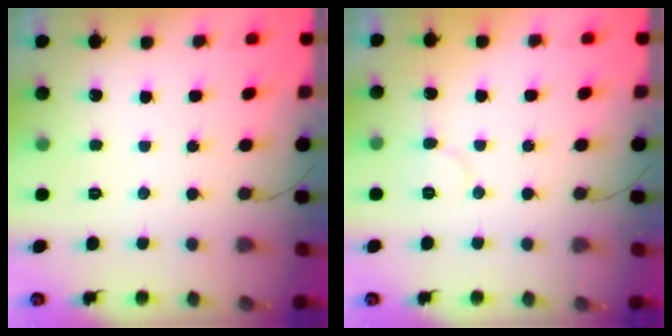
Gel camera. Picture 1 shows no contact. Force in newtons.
{"total": 4.7, "press": 4.6, "slide": 0.4}